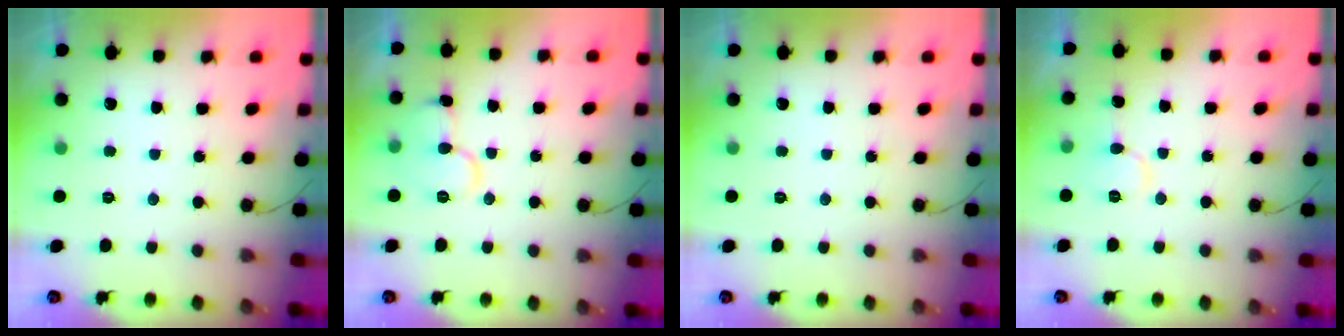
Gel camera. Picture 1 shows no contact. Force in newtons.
{"total": 9.2, "press": 9.1, "slide": 1.1}
{"total": 0.0}
{"total": 6.8, "press": 6.8, "slide": 0.7}